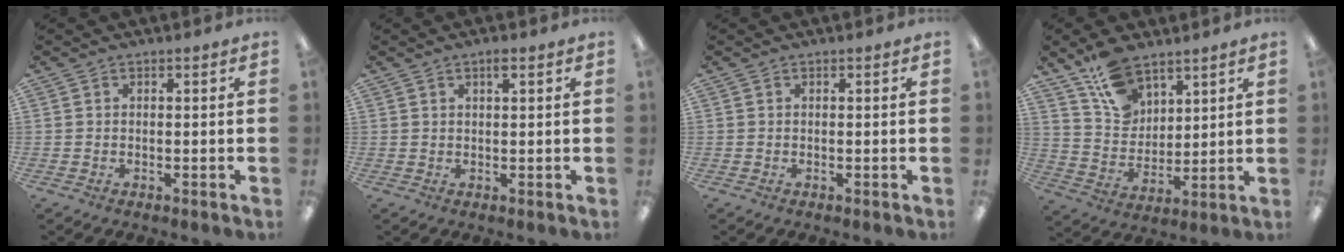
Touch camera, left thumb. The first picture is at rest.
{"total": 1.9, "force": [1.2, 0.6, 1.4], "torque": [-0.021, 0.000, 0.019]}
{"total": 0.0}
{"total": 12.6, "force": [8.8, 7.3, 5.4], "torque": [-0.113, -0.034, 0.170]}